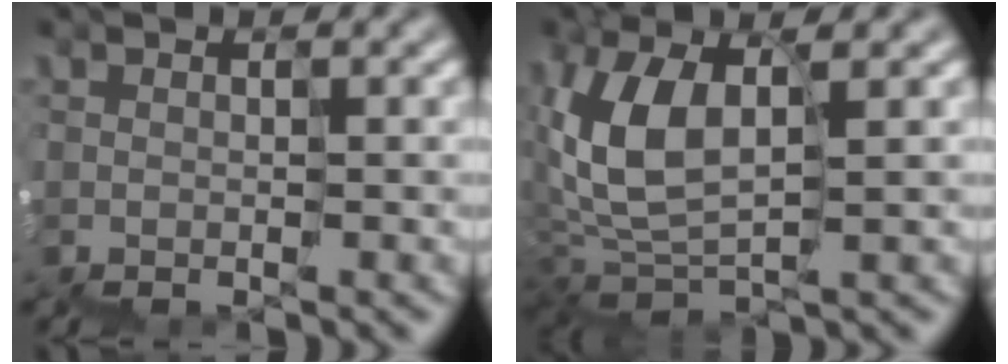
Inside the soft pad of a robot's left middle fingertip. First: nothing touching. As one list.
[{"total": 5.6, "force": [1.5, 3.5, 4.1], "torque": [-0.110, 0.010, 0.025]}]